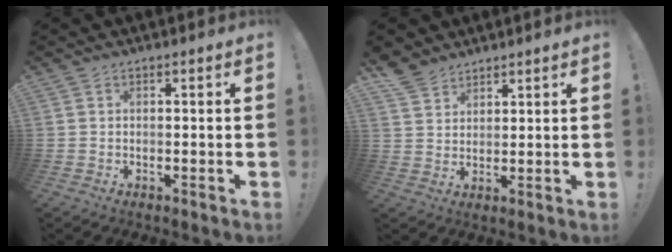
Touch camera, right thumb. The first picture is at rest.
{"total": 5.6, "force": [4.7, 3.0, 0.7], "torque": [-0.016, -0.033, 0.094]}